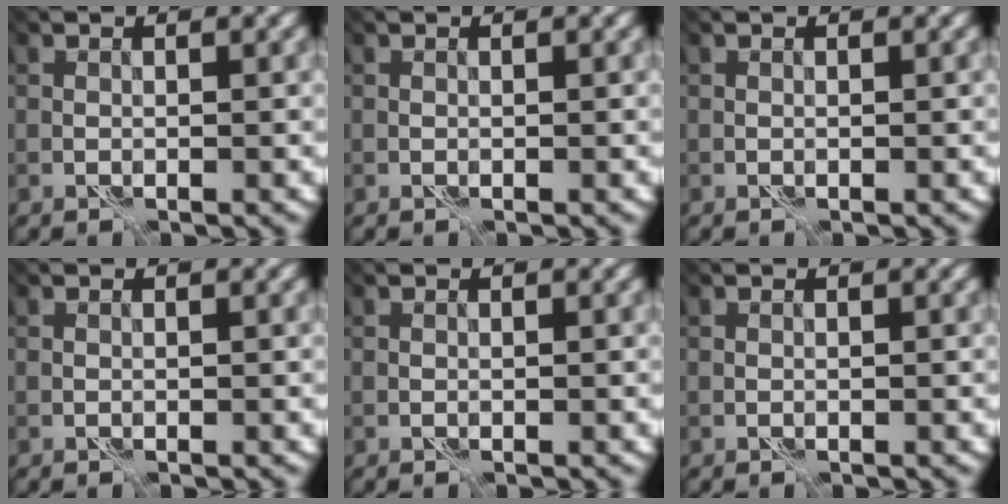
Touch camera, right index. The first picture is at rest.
{"total": 0.0}
{"total": 0.0}
{"total": 0.0}
{"total": 0.0}
{"total": 0.0}